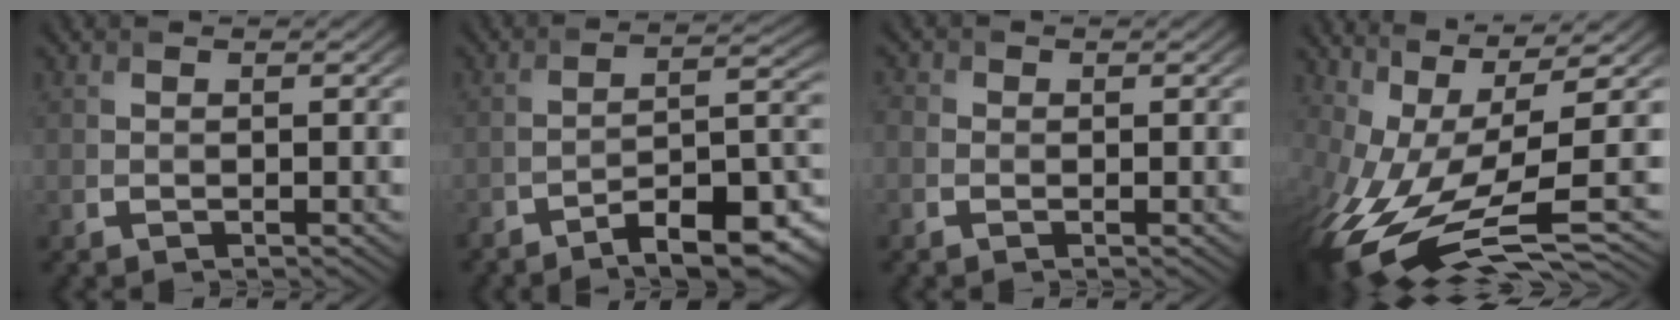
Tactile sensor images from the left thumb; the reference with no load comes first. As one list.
[{"total": 12.4, "force": [-9.1, 2.4, 8.1], "torque": [-0.105, 0.008, -0.146]}, {"total": 1.6, "force": [-0.2, 1.4, 0.8], "torque": [-0.020, 0.001, -0.013]}, {"total": 13.7, "force": [-3.0, 4.0, 12.8], "torque": [-0.265, -0.024, -0.032]}]